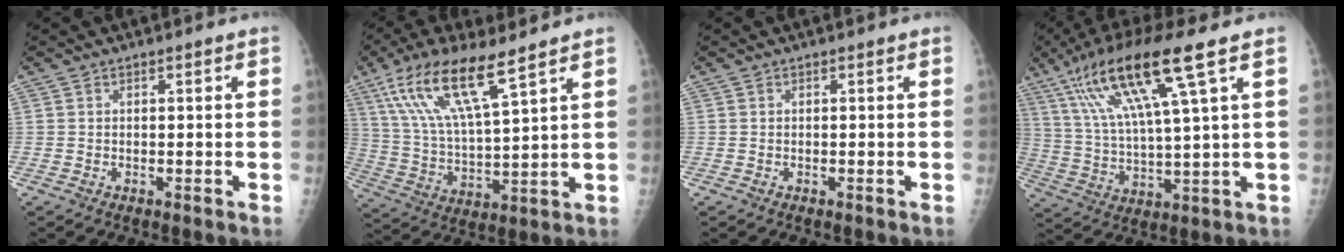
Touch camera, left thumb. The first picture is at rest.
{"total": 15.7, "force": [9.2, 3.4, 12.3], "torque": [-0.245, -0.031, 0.186]}
{"total": 0.0}
{"total": 17.3, "force": [8.5, 1.6, 15.0], "torque": [-0.298, -0.015, 0.158]}